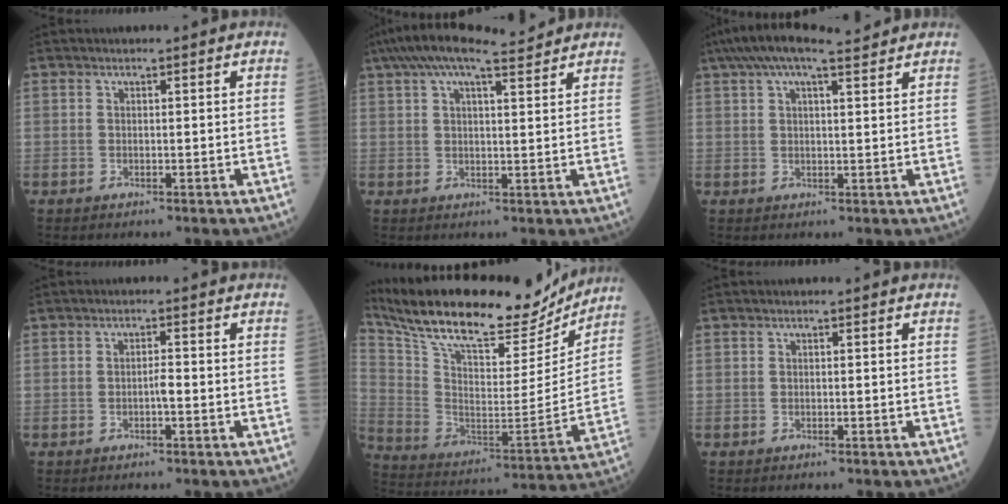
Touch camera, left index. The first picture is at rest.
{"total": 11.1, "force": [9.2, 1.7, 5.9], "torque": [-0.113, 0.039, 0.144]}
{"total": 10.0, "force": [8.1, 1.5, 5.6], "torque": [-0.104, 0.043, 0.127]}
{"total": 1.4, "force": [-0.5, 0.2, 1.3], "torque": [-0.023, 0.002, -0.009]}
{"total": 27.7, "force": [24.1, 7.0, 11.6], "torque": [-0.220, -0.008, 0.368]}
{"total": 0.0}